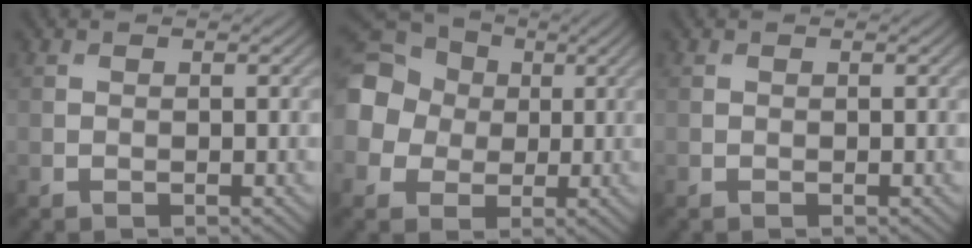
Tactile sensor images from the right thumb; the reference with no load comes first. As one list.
[{"total": 12.4, "force": [1.2, 11.1, 5.3], "torque": [-0.177, 0.022, -0.007]}, {"total": 0.0}]